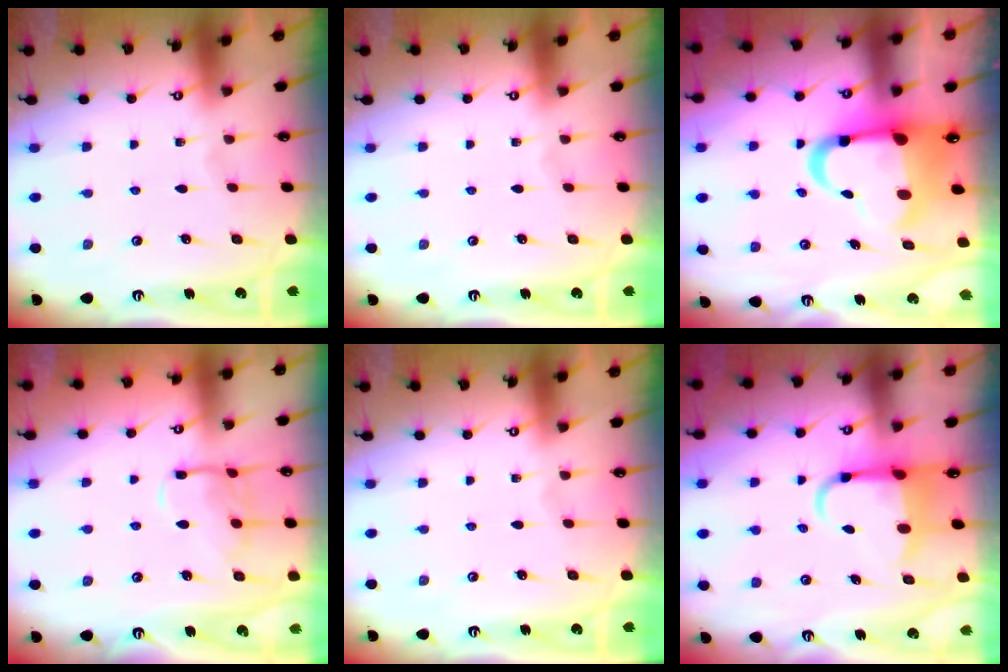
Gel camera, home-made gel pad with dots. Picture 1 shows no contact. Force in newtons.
{"total": 0.0}
{"total": 11.6, "press": 11.4, "slide": 2.2}
{"total": 11.1, "press": 11.1, "slide": 0.9}
{"total": 0.0}
{"total": 5.6, "press": 5.4, "slide": 1.6}